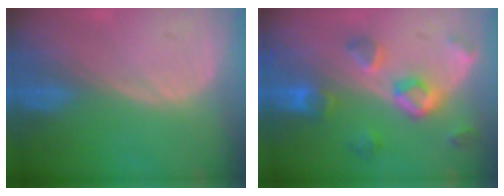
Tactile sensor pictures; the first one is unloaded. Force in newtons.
{"total": 7.8, "press": 7.0, "slide": 3.4}